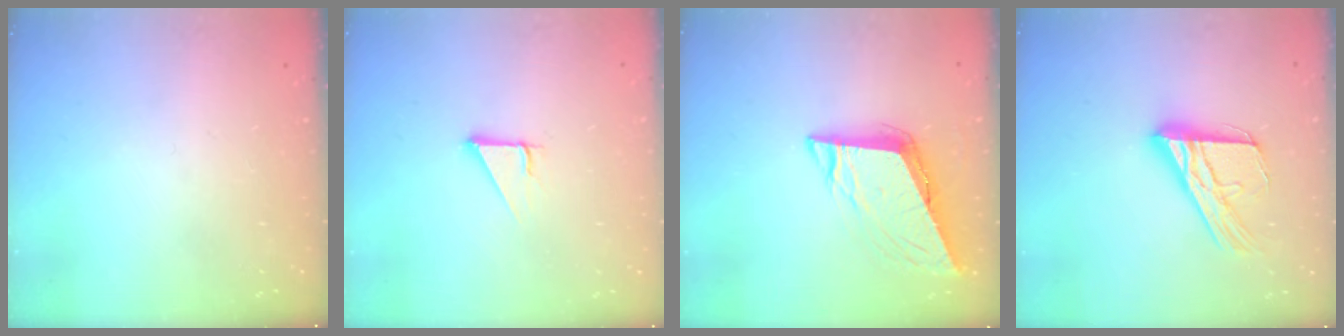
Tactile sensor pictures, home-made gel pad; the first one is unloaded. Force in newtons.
{"total": 2.9, "press": 2.9, "slide": 0.1}
{"total": 9.6, "press": 9.4, "slide": 2.1}
{"total": 17.1, "press": 17.0, "slide": 1.7}